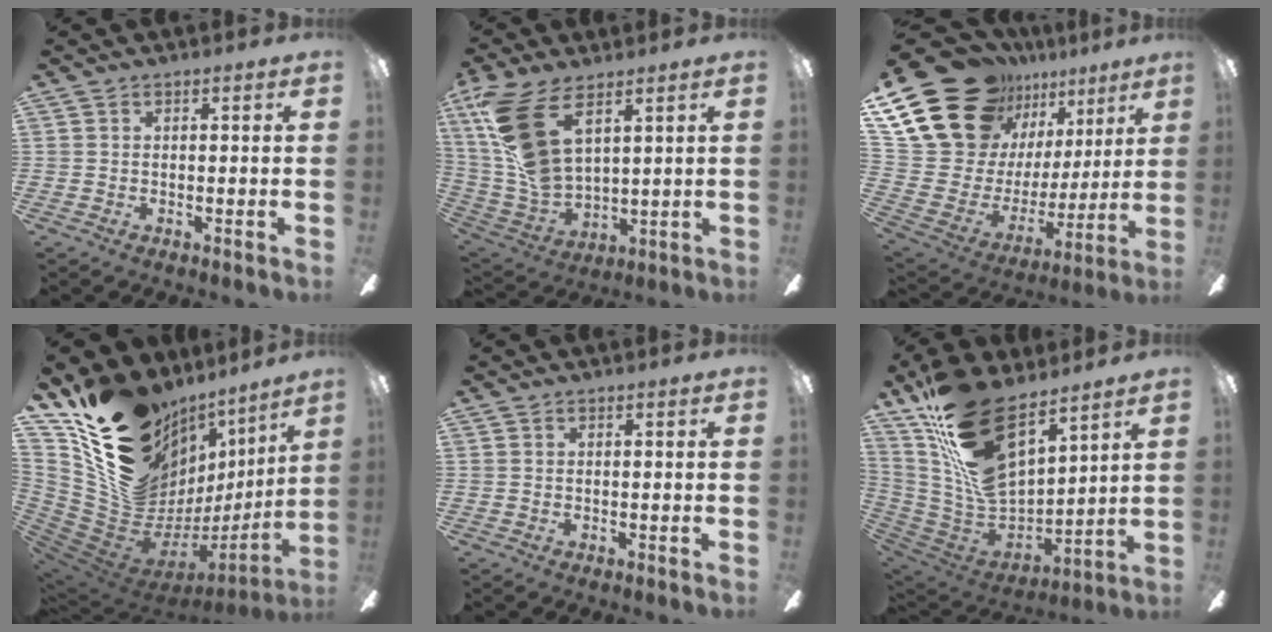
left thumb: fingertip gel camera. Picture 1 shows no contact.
{"total": 18.0, "force": [8.7, 8.3, 13.4], "torque": [-0.305, -0.034, 0.158]}
{"total": 24.2, "force": [15.6, 14.5, 11.5], "torque": [-0.231, -0.113, 0.306]}
{"total": 20.3, "force": [11.6, 13.9, 9.1], "torque": [-0.123, -0.116, 0.254]}
{"total": 0.0}
{"total": 21.7, "force": [13.5, 9.9, 13.7], "torque": [-0.270, -0.089, 0.247]}